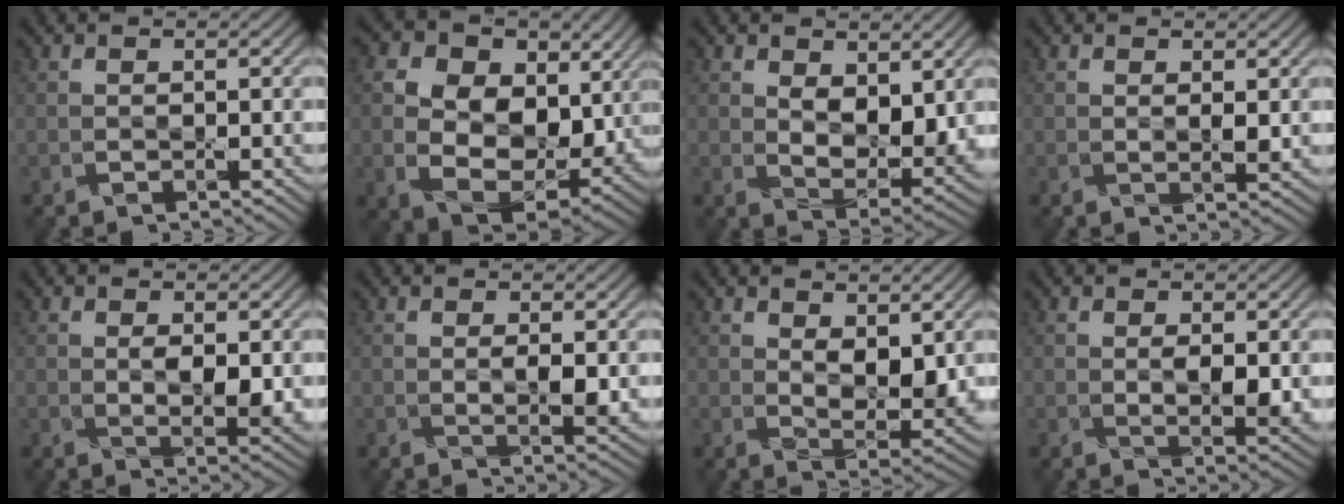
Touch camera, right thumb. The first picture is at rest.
{"total": 14.8, "force": [3.2, 11.0, 9.4], "torque": [-0.215, -0.023, 0.086]}
{"total": 7.0, "force": [2.0, 3.9, 5.4], "torque": [-0.104, -0.017, 0.038]}
{"total": 1.4, "force": [0.3, 0.6, 1.2], "torque": [-0.024, -0.007, 0.009]}
{"total": 3.5, "force": [0.2, 1.8, 3.1], "torque": [-0.061, -0.009, 0.013]}
{"total": 2.4, "force": [0.3, 1.0, 2.2], "torque": [-0.043, -0.009, 0.010]}
{"total": 5.9, "force": [1.7, 3.0, 4.8], "torque": [-0.092, -0.015, 0.037]}
{"total": 3.1, "force": [0.3, 1.4, 2.7], "torque": [-0.052, -0.009, 0.012]}